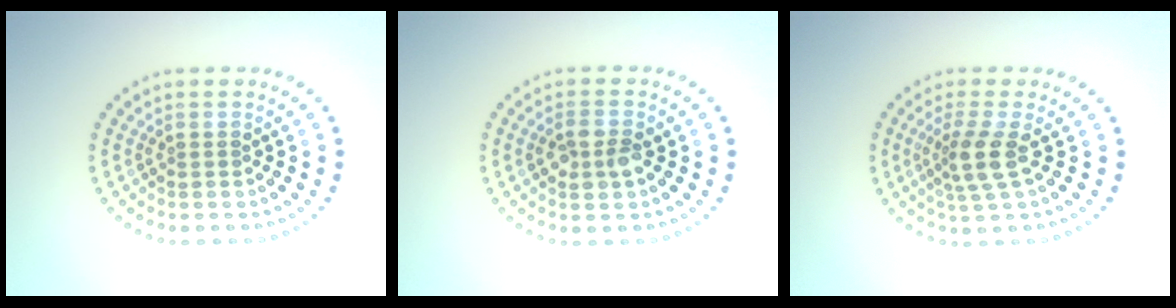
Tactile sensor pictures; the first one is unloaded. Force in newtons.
{"total": 2.4, "press": 2.4, "slide": 0.1}
{"total": 2.9, "press": 2.3, "slide": 1.8}